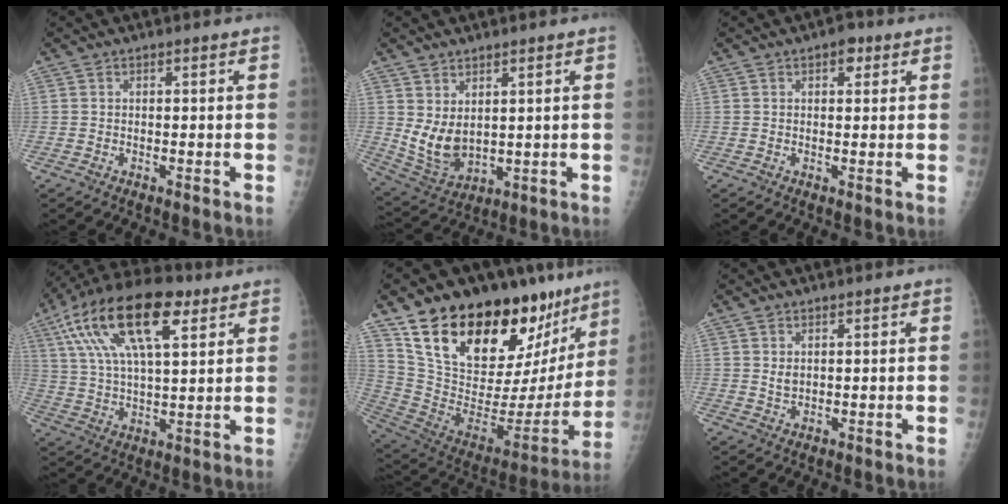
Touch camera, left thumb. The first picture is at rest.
{"total": 8.1, "force": [2.5, 5.1, 5.8], "torque": [-0.097, -0.030, 0.069]}
{"total": 2.8, "force": [1.5, 1.6, 1.8], "torque": [-0.010, -0.002, 0.017]}
{"total": 20.7, "force": [9.6, 8.5, 16.2], "torque": [-0.295, 0.001, 0.171]}
{"total": 33.4, "force": [22.8, 14.1, 19.9], "torque": [-0.280, -0.087, 0.360]}
{"total": 2.0, "force": [1.0, 1.3, 1.1], "torque": [-0.013, -0.009, 0.023]}